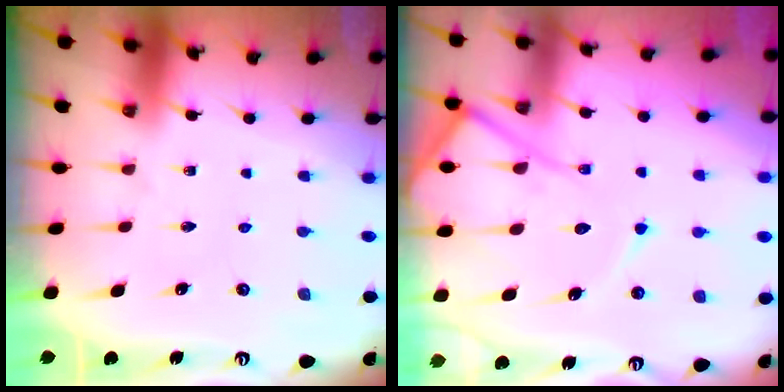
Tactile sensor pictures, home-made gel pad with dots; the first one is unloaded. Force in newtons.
{"total": 14.1, "press": 14.1, "slide": 1.3}